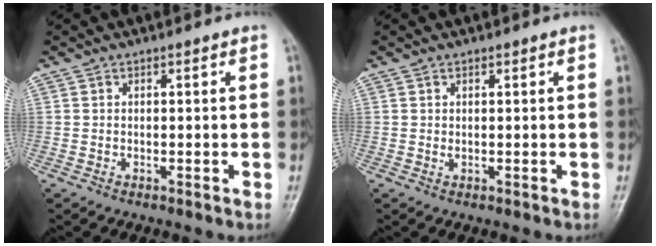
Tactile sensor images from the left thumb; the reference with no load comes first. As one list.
[{"total": 0.8, "force": [0.4, 0.4, 0.5], "torque": [-0.006, -0.002, 0.006]}]